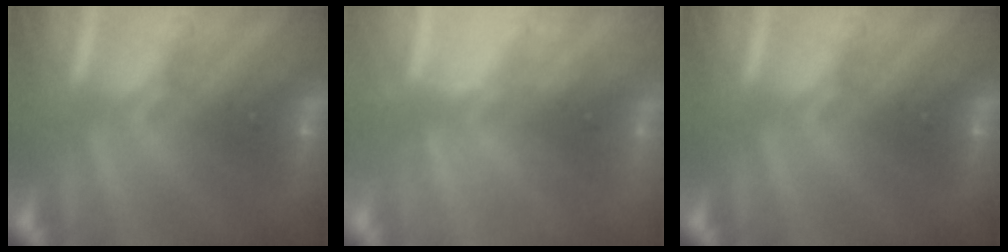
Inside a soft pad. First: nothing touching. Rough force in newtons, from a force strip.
{"total": 2.1}
{"total": 0.0}